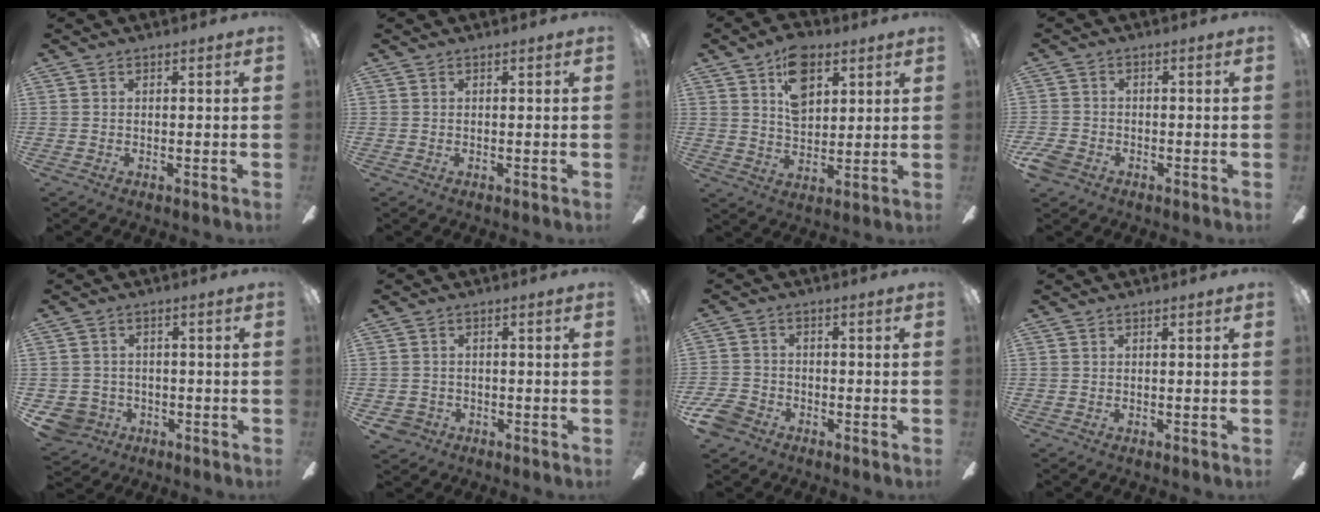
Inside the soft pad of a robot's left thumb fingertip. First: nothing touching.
{"total": 0.0}
{"total": 11.2, "force": [5.8, 6.8, 6.7], "torque": [-0.098, -0.011, 0.102]}
{"total": 4.1, "force": [-2.3, 2.8, 1.9], "torque": [-0.053, 0.007, -0.048]}
{"total": 5.4, "force": [-2.3, 4.8, 1.2], "torque": [-0.050, 0.014, -0.045]}
{"total": 3.1, "force": [-1.6, 2.5, 0.7], "torque": [-0.026, 0.004, -0.034]}
{"total": 6.2, "force": [-3.9, 4.1, 2.6], "torque": [-0.065, 0.018, -0.076]}
{"total": 0.0}